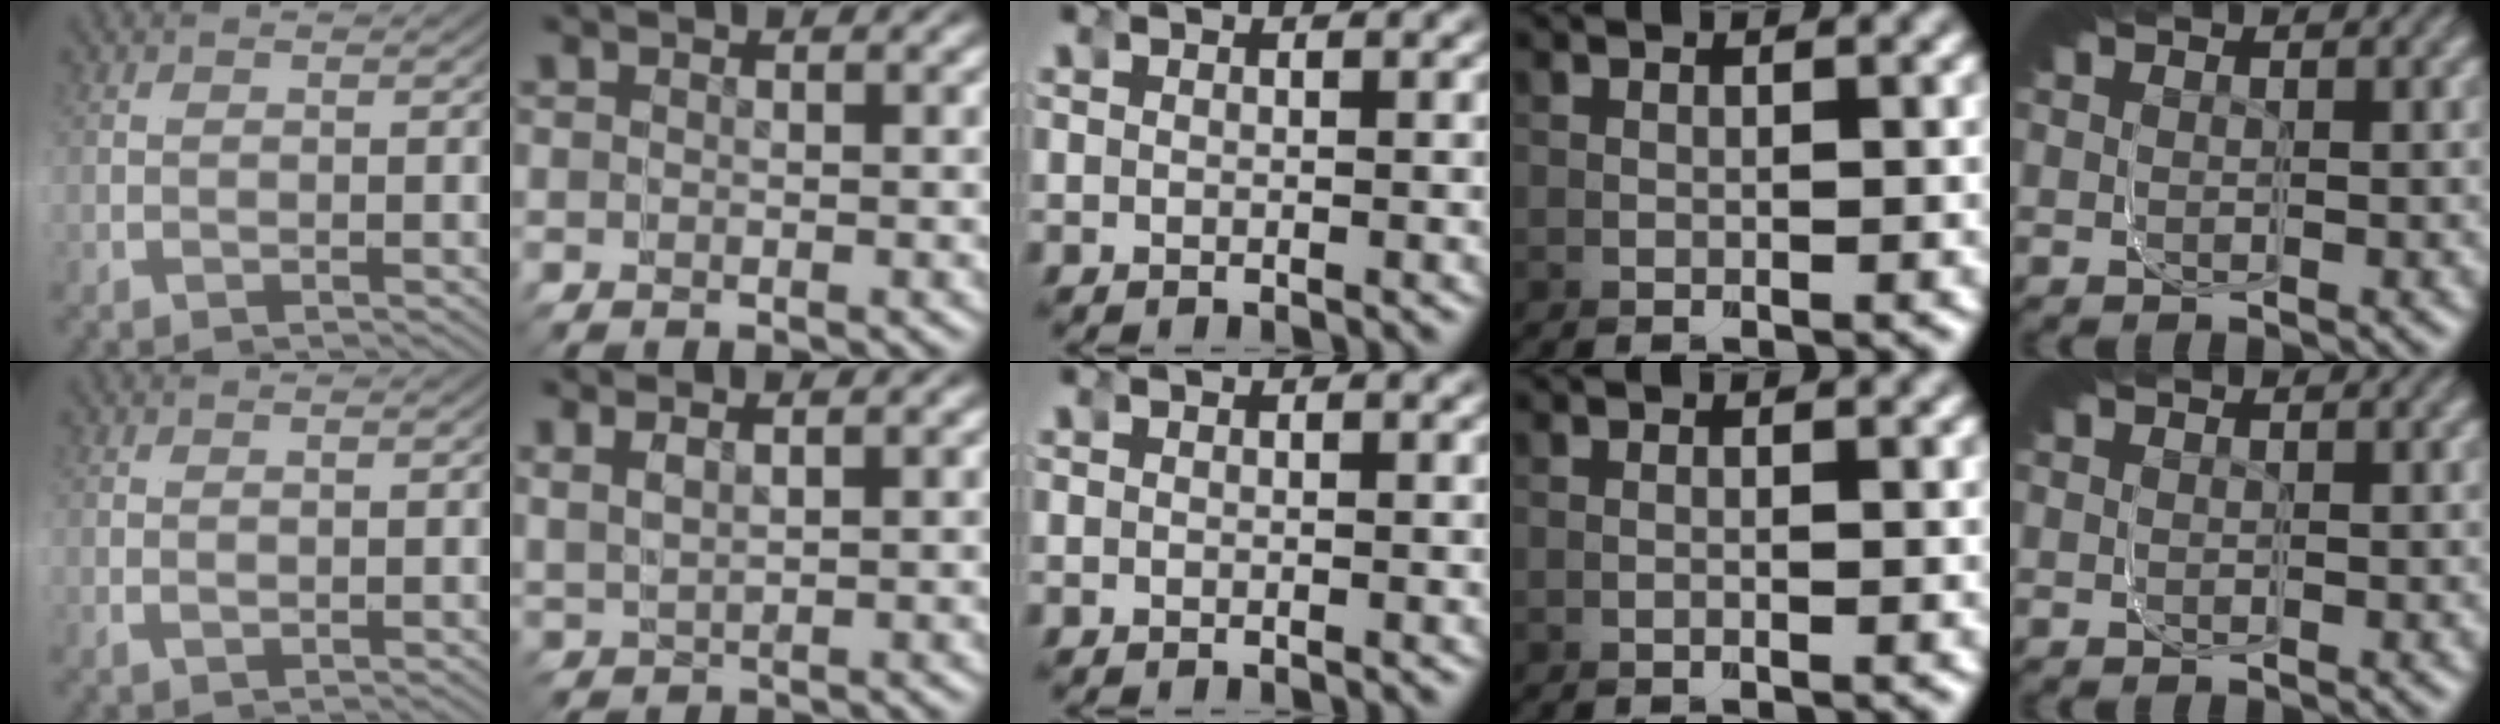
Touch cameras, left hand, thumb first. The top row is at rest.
{"thumb": {"total": 1.1, "force": [0.5, -0.6, 0.7], "torque": [-0.004, 0.011, 0.005]}, "index": {"total": 1.4, "force": [1.2, -0.2, 0.7], "torque": [-0.011, 0.013, 0.023]}, "ring": {"total": 1.4, "force": [-0.1, -1.4, 0.2], "torque": [-0.008, 0.002, -0.004]}}